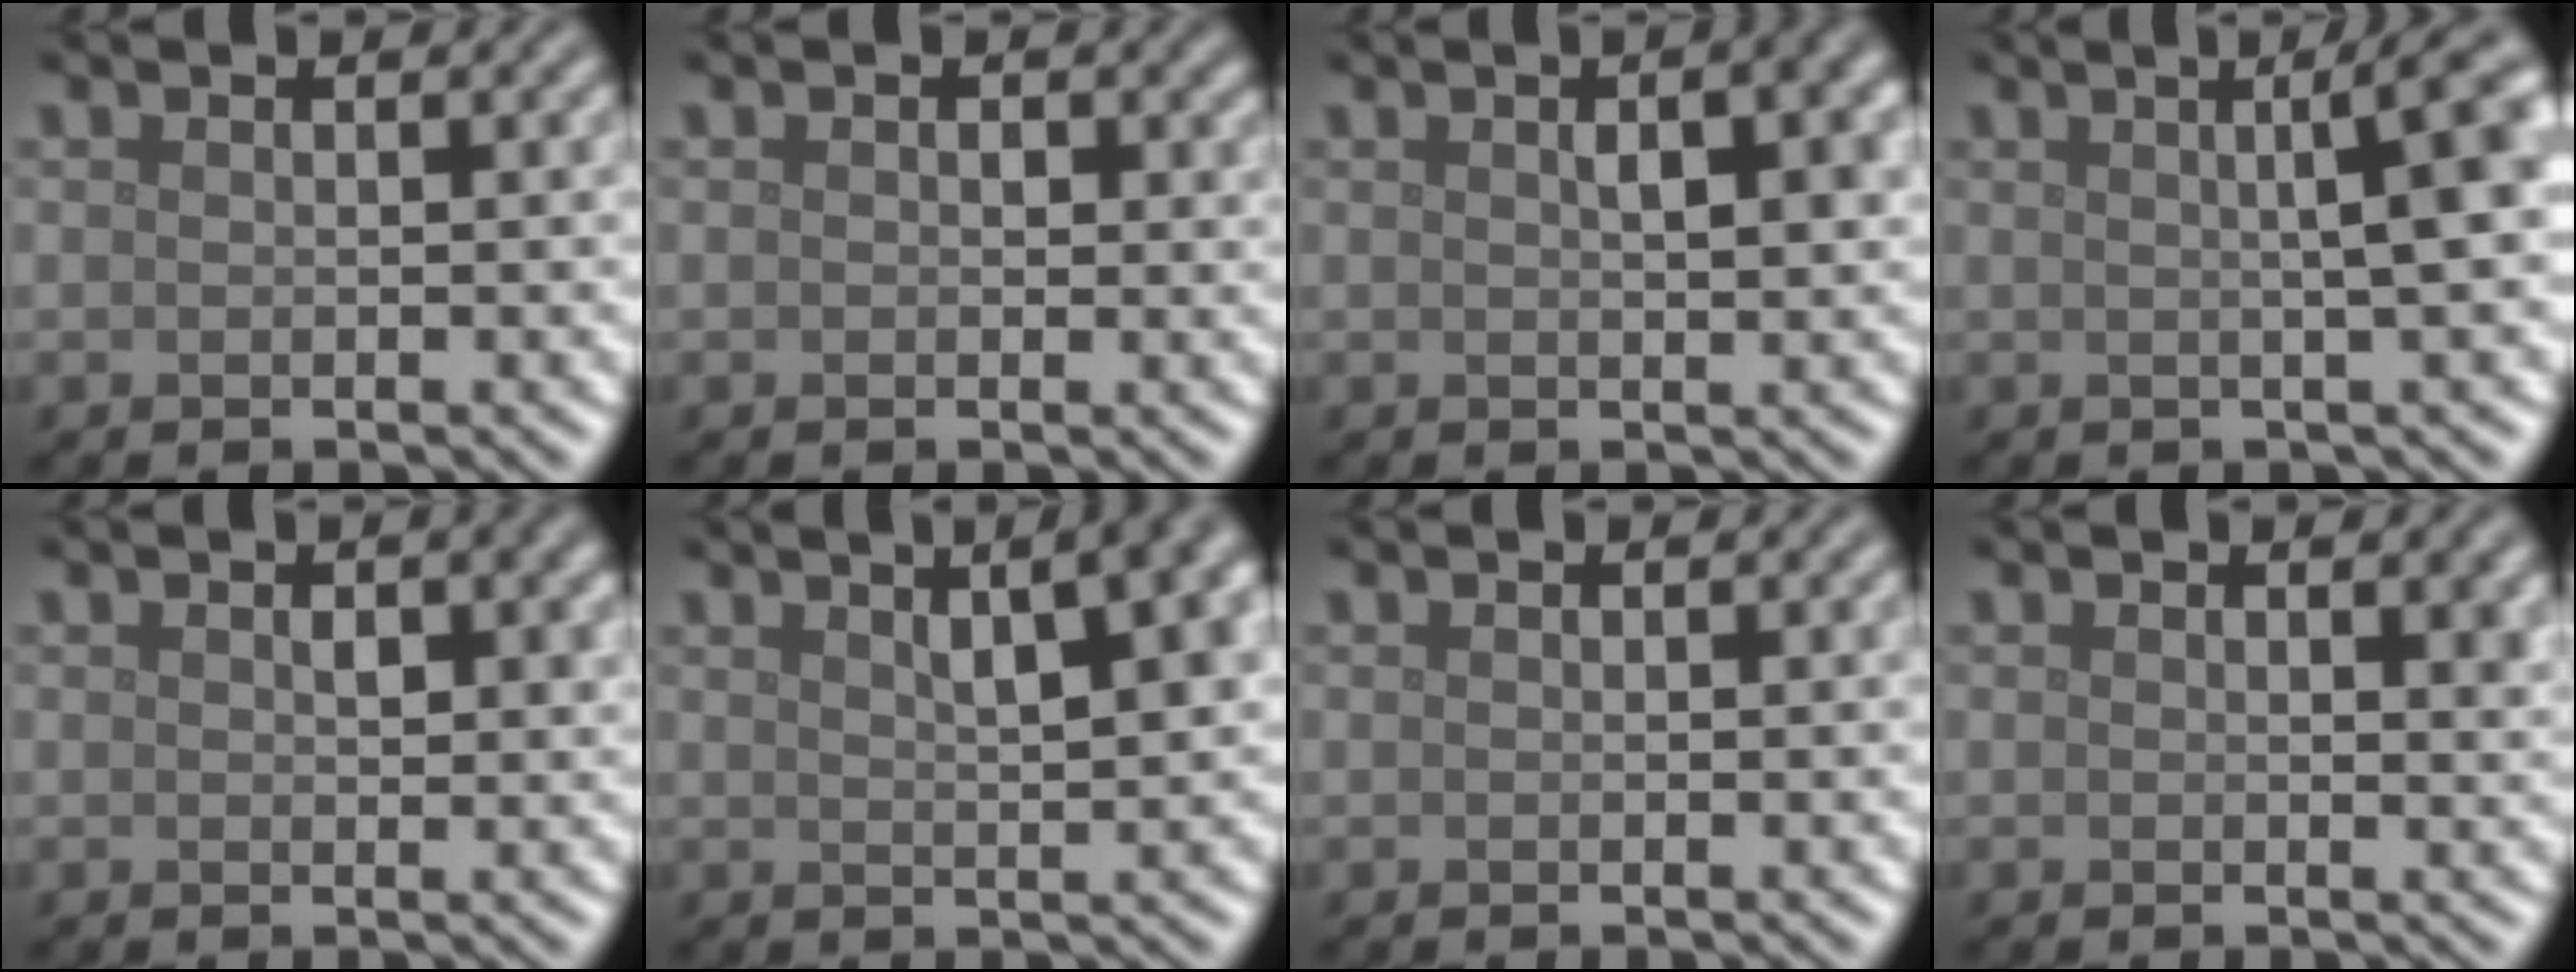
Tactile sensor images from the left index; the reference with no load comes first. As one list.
[{"total": 0.8, "force": [0.3, 0.7, 0.5], "torque": [-0.002, -0.004, 0.002]}, {"total": 3.7, "force": [0.9, 1.1, 3.4], "torque": [-0.048, 0.008, 0.014]}, {"total": 7.4, "force": [1.4, 2.0, 6.9], "torque": [-0.045, 0.034, 0.004]}, {"total": 1.6, "force": [0.5, 0.8, 1.2], "torque": [-0.016, -0.001, 0.009]}, {"total": 8.3, "force": [3.6, 3.3, 6.7], "torque": [-0.063, 0.038, 0.035]}, {"total": 0.0}, {"total": 1.0, "force": [0.4, 0.3, 0.8], "torque": [-0.006, -0.004, 0.008]}]